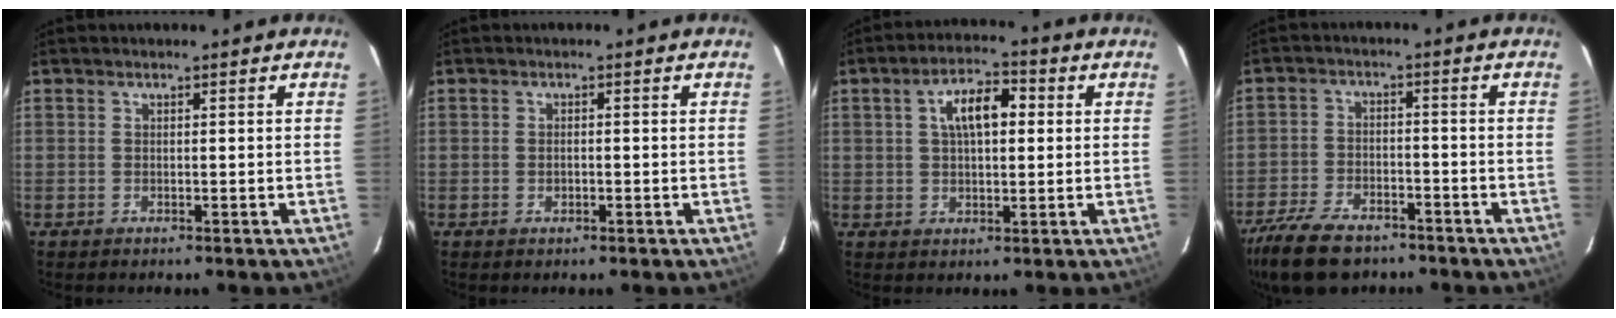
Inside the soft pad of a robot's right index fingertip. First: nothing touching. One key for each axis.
{"total": 1.0, "fx": -0.4, "fy": 0.8, "fz": 0.6, "tx": -0.011, "ty": 0.000, "tz": -0.005}
{"total": 7.6, "fx": 1.8, "fy": 3.6, "fz": 6.4, "tx": -0.112, "ty": 0.022, "tz": 0.031}
{"total": 13.3, "fx": -10.0, "fy": 6.1, "fz": 6.4, "tx": -0.163, "ty": -0.016, "tz": -0.176}